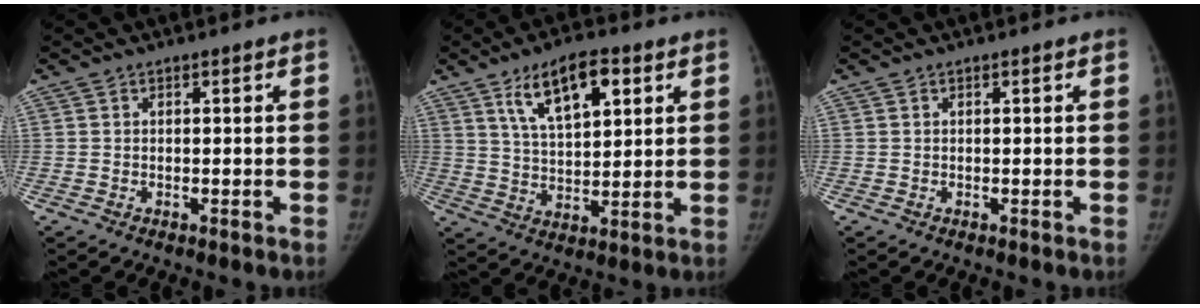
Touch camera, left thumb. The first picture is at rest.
{"total": 11.4, "force": [5.6, 5.0, 8.6], "torque": [-0.125, -0.020, 0.102]}
{"total": 0.0}